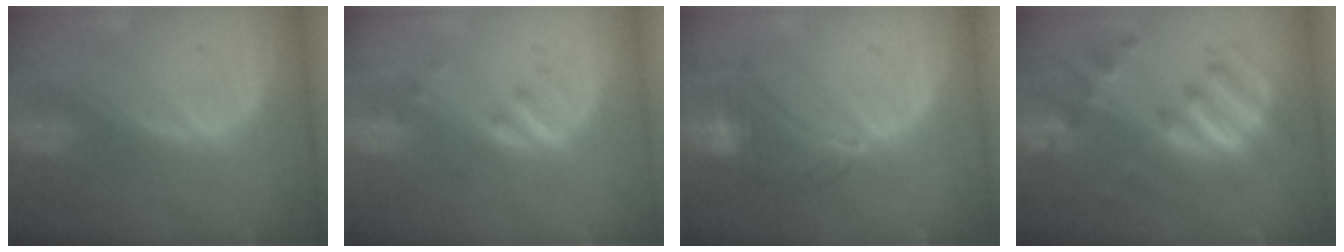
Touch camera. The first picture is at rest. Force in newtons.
{"total": 3.1, "press": 2.8, "slide": 1.2}
{"total": 8.1, "press": 7.2, "slide": 3.6}
{"total": 8.4, "press": 8.4, "slide": 0.3}